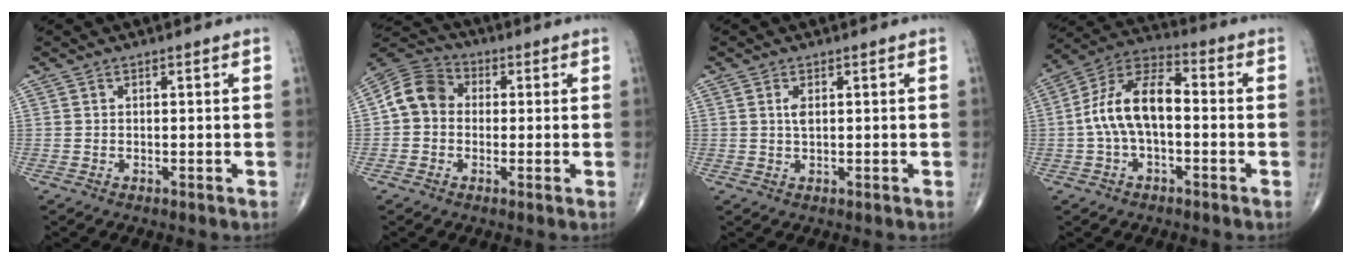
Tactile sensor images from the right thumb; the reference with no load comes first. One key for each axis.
{"total": 8.5, "fx": 0.1, "fy": 7.2, "fz": 4.6, "tx": -0.072, "ty": 0.028, "tz": -0.013}
{"total": 1.8, "fx": 0.5, "fy": 0.8, "fz": 1.5, "tx": -0.030, "ty": 0.000, "tz": 0.013}
{"total": 12.8, "fx": -0.7, "fy": 6.6, "fz": 11.0, "tx": -0.206, "ty": 0.044, "tz": -0.023}